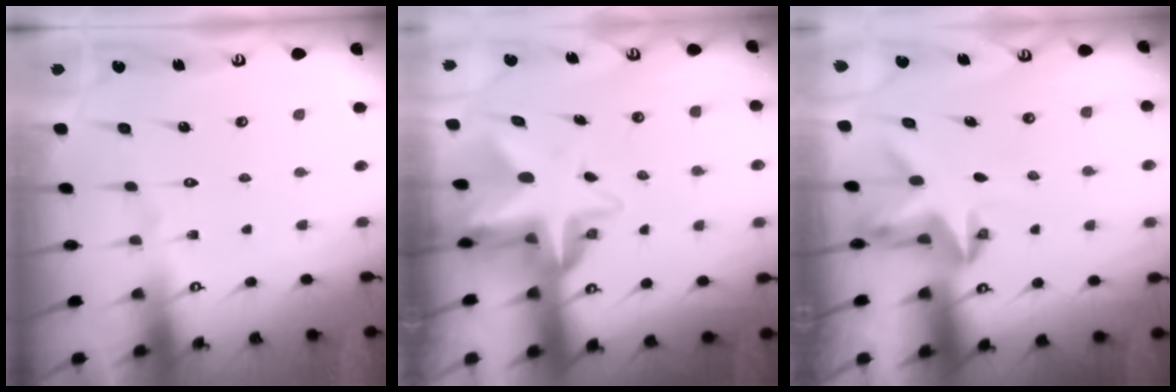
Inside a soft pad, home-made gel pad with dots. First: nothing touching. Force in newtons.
{"total": 6.8, "press": 6.7, "slide": 1.6}
{"total": 3.2, "press": 3.2, "slide": 0.2}